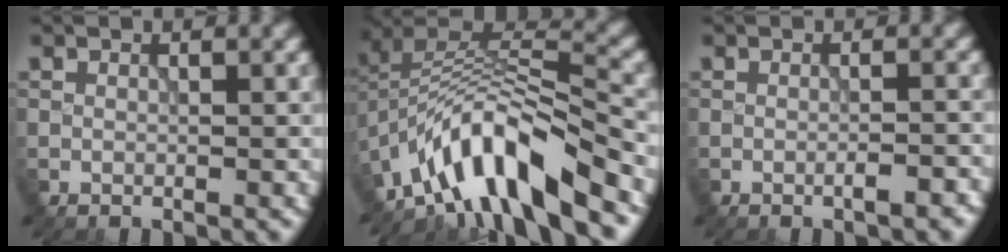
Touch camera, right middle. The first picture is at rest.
{"total": 10.4, "force": [-6.6, 3.1, 7.5], "torque": [-0.117, 0.012, -0.124]}
{"total": 2.2, "force": [-1.0, 0.7, 1.8], "torque": [-0.018, 0.008, -0.016]}